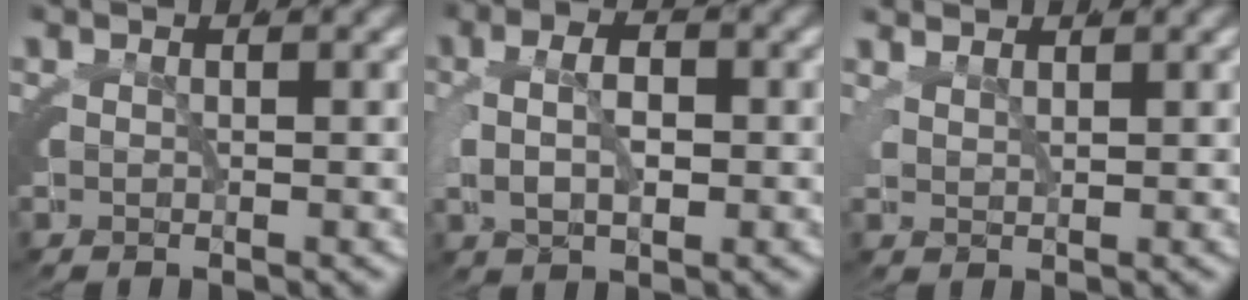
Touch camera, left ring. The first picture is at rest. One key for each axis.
{"total": 4.3, "fx": -0.2, "fy": 2.4, "fz": 3.5, "tx": -0.049, "ty": 0.008, "tz": -0.005}
{"total": 2.2, "fx": 2.1, "fy": 0.3, "fz": 0.6, "tx": -0.005, "ty": 0.007, "tz": 0.037}